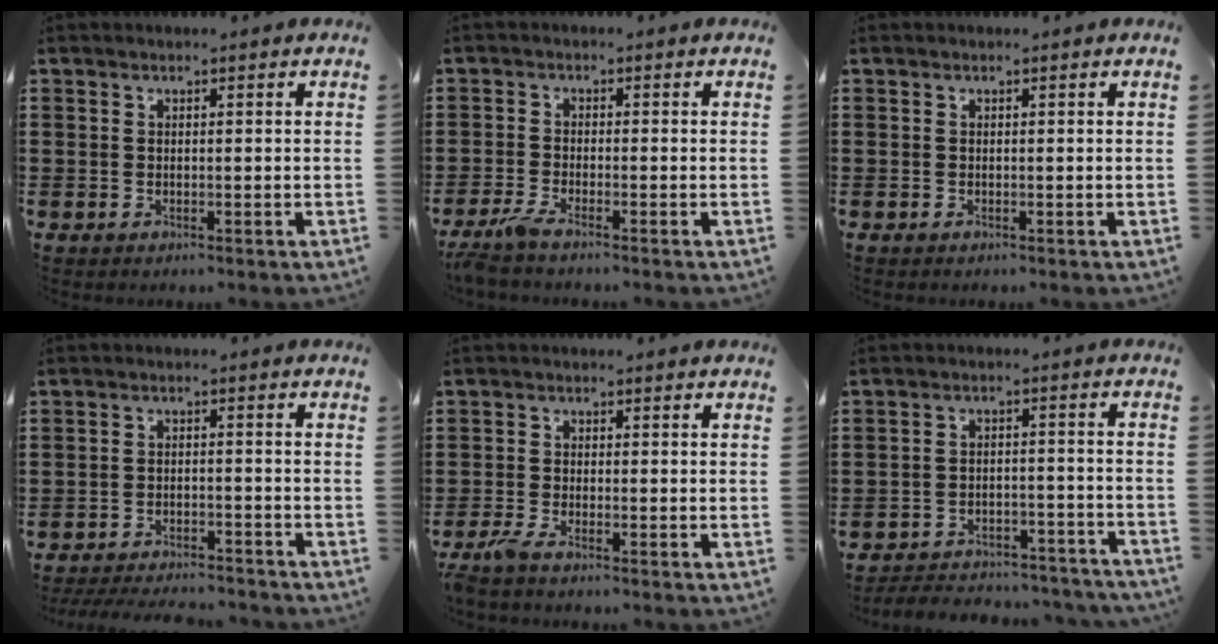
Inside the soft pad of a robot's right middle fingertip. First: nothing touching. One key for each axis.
{"total": 2.5, "fx": -2.0, "fy": 0.0, "fz": 1.5, "tx": -0.049, "ty": -0.008, "tz": -0.045}
{"total": 0.0}
{"total": 4.1, "fx": -4.0, "fy": 0.3, "fz": 0.7, "tx": -0.019, "ty": -0.001, "tz": -0.083}
{"total": 2.2, "fx": -1.6, "fy": 0.1, "fz": 1.5, "tx": -0.040, "ty": -0.006, "tz": -0.036}
{"total": 4.7, "fx": -4.6, "fy": 0.7, "fz": 0.5, "tx": -0.015, "ty": 0.006, "tz": -0.097}